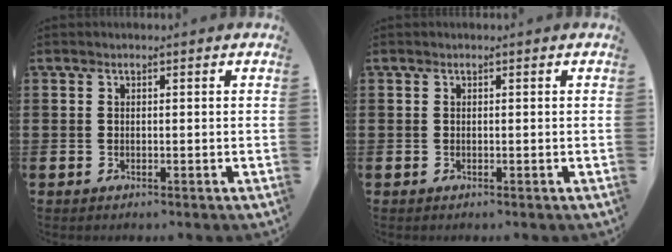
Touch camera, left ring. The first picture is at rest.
{"total": 0.0}